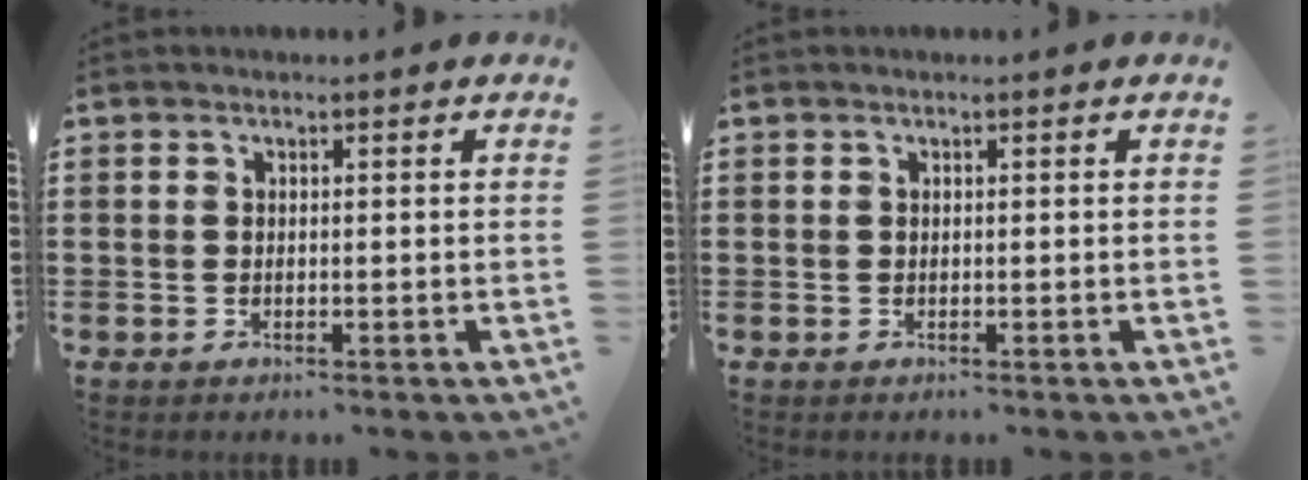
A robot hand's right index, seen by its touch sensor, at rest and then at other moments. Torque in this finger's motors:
{"motor_torque": [0.21, 0.00, 0.00, 0.01]}